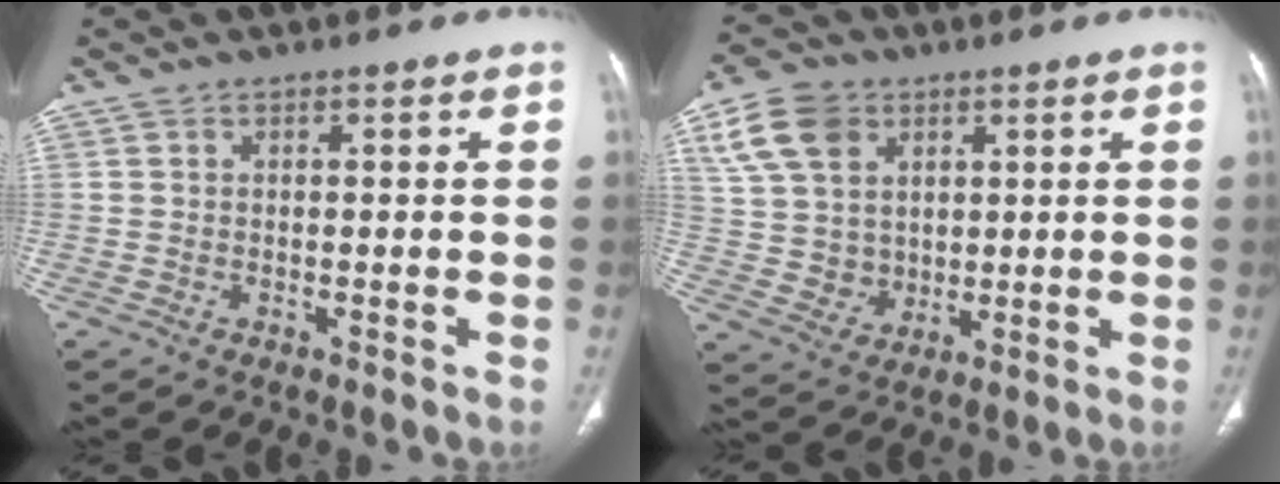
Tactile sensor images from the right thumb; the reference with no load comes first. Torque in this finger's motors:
{"motor_torque": [-0.76, 1.06, 0.13, -0.09, 0.12]}